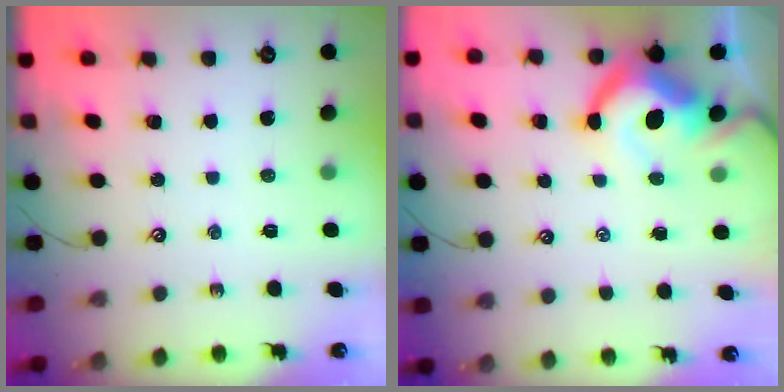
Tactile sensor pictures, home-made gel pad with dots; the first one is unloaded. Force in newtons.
{"total": 11.7, "press": 11.5, "slide": 2.0}